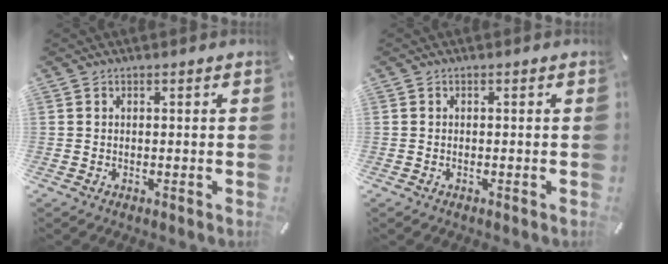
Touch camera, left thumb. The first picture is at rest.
{"total": 0.6, "force": [-0.4, 0.3, 0.3], "torque": [-0.006, 0.000, -0.009]}